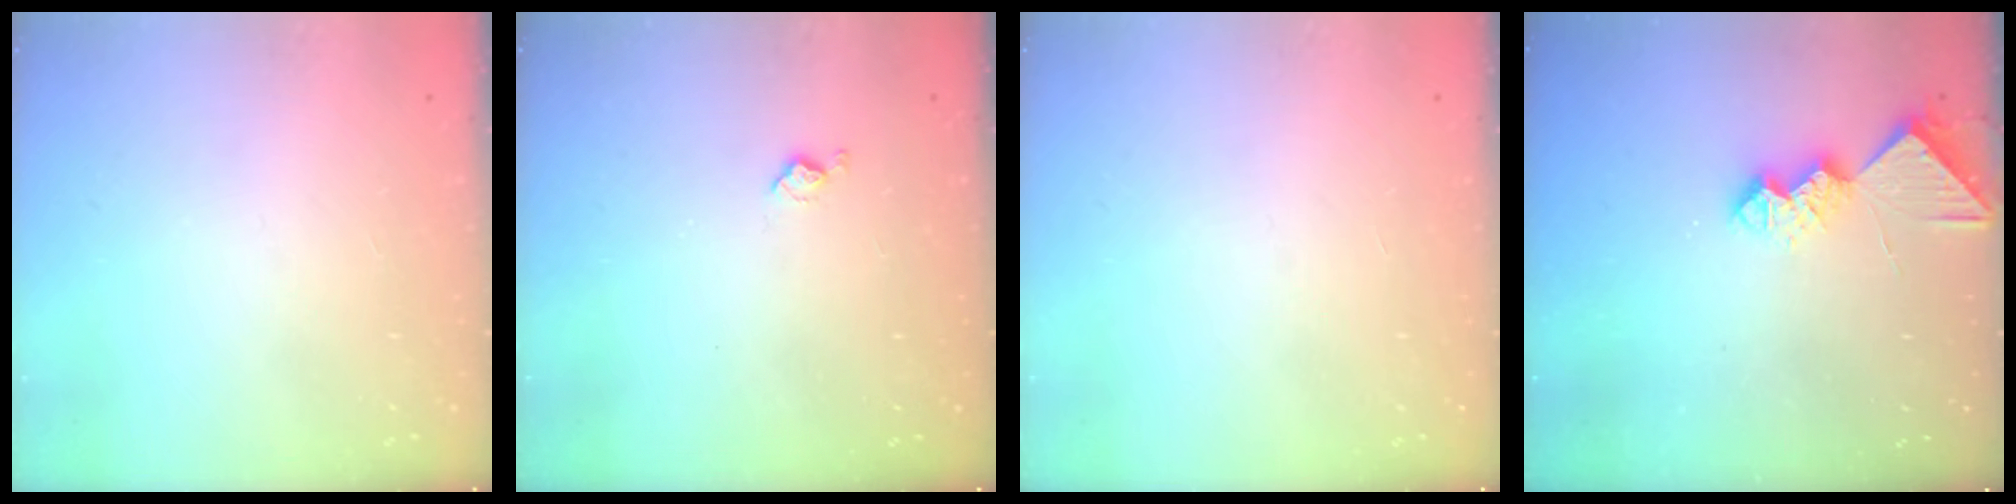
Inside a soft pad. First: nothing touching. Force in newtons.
{"total": 5.0, "press": 4.9, "slide": 0.8}
{"total": 0.0}
{"total": 9.4, "press": 9.3, "slide": 0.7}